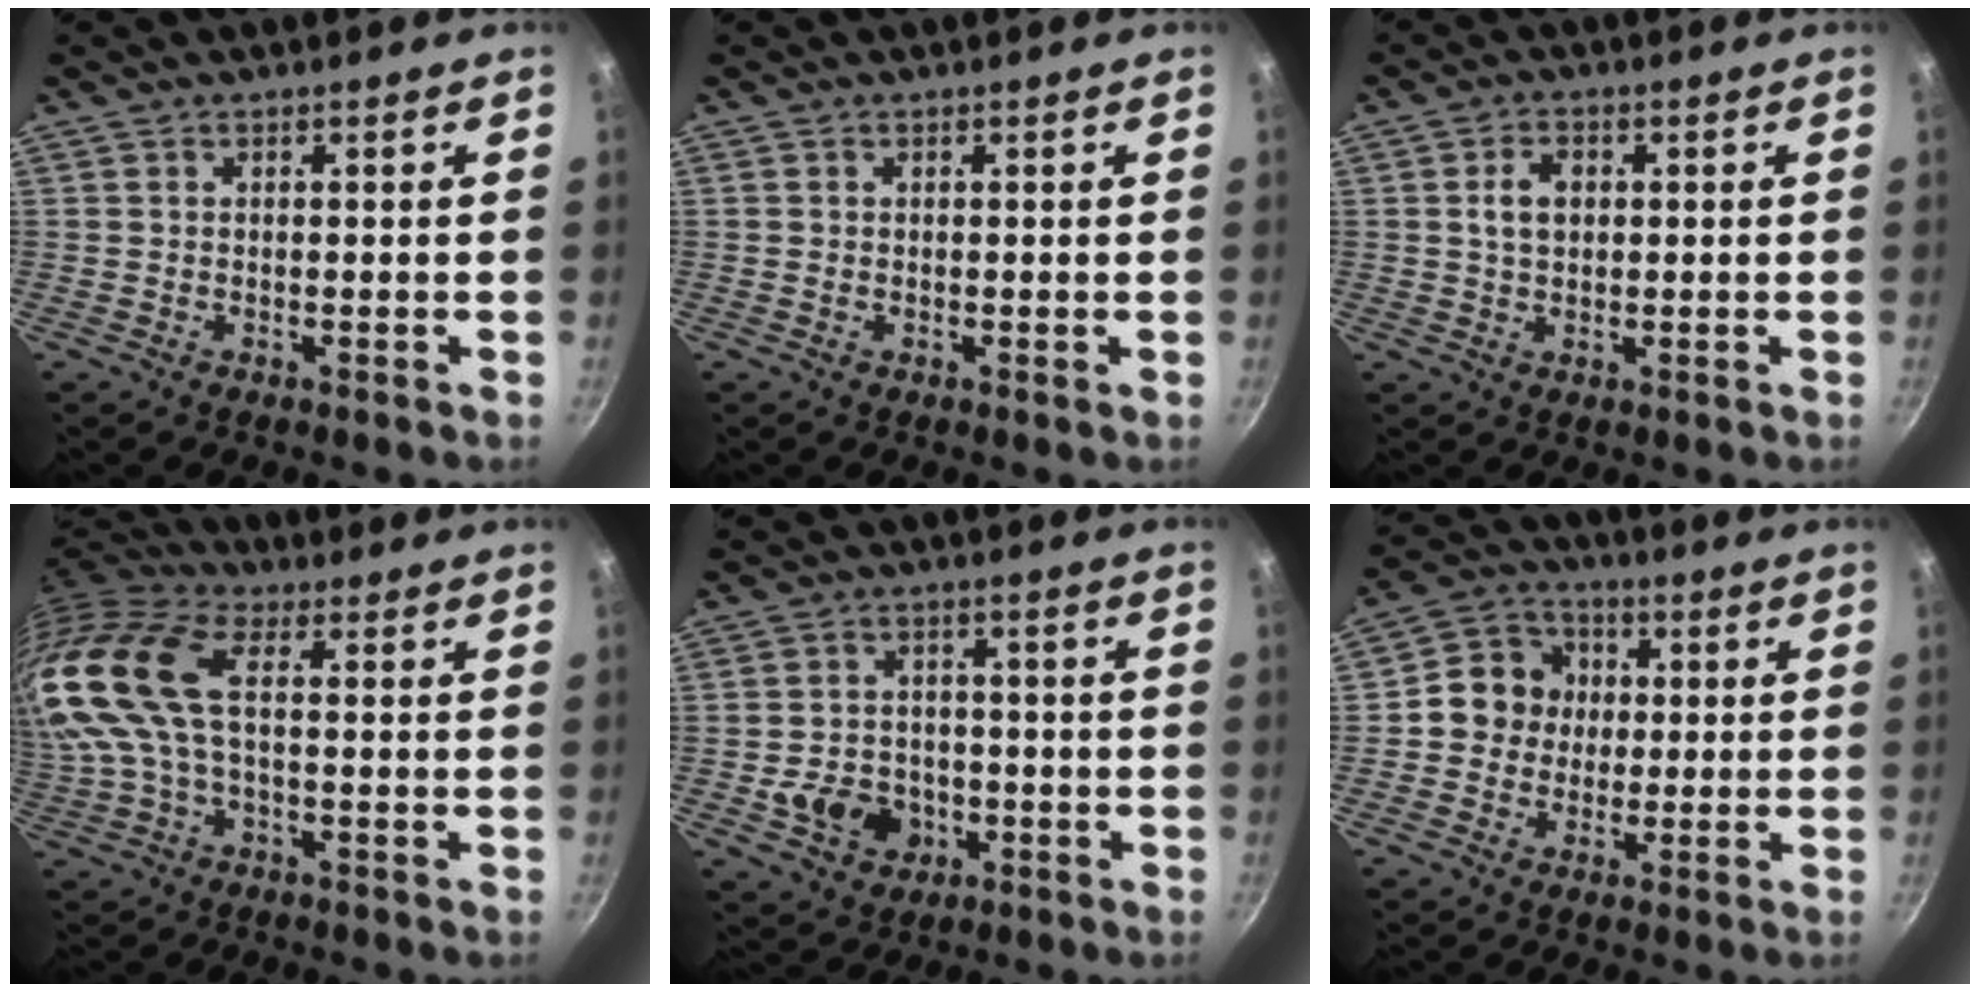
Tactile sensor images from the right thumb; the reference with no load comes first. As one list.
[{"total": 0.0}, {"total": 4.4, "force": [0.7, 3.1, 3.0], "torque": [-0.037, 0.003, 0.011]}, {"total": 17.6, "force": [1.5, 8.9, 15.1], "torque": [-0.327, 0.020, 0.016]}, {"total": 8.4, "force": [-2.5, 6.8, 4.2], "torque": [-0.050, 0.023, -0.036]}, {"total": 9.0, "force": [0.2, 8.3, 3.5], "torque": [-0.019, 0.019, -0.016]}]